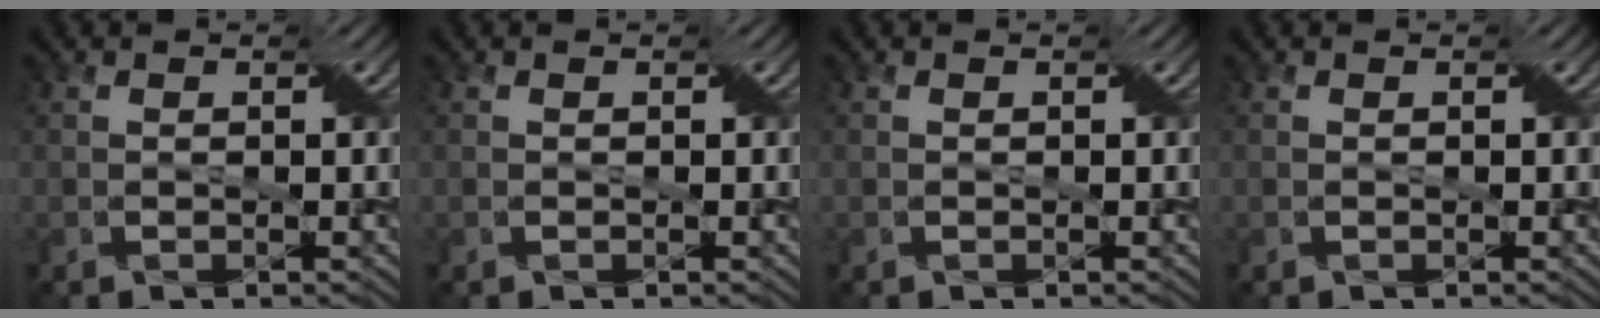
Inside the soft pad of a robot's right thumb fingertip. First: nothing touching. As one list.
[{"total": 0.0}, {"total": 0.0}, {"total": 0.0}]